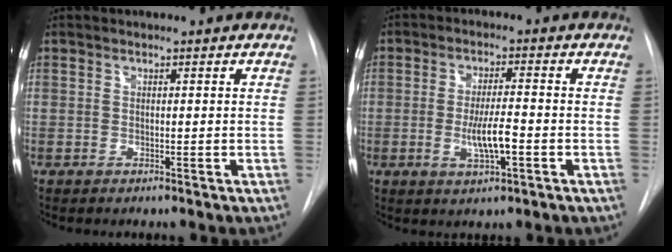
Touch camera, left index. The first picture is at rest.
{"total": 5.7, "force": [-1.4, 1.0, 5.4], "torque": [-0.103, -0.005, -0.024]}